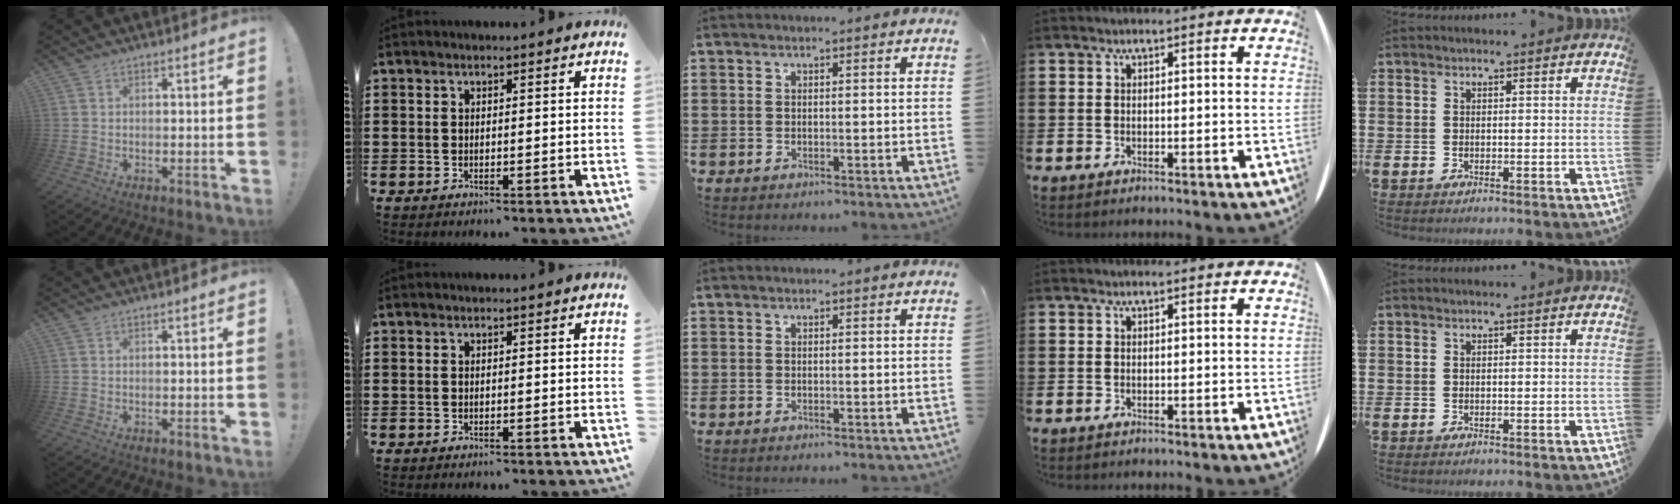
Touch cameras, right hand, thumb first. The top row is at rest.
{}